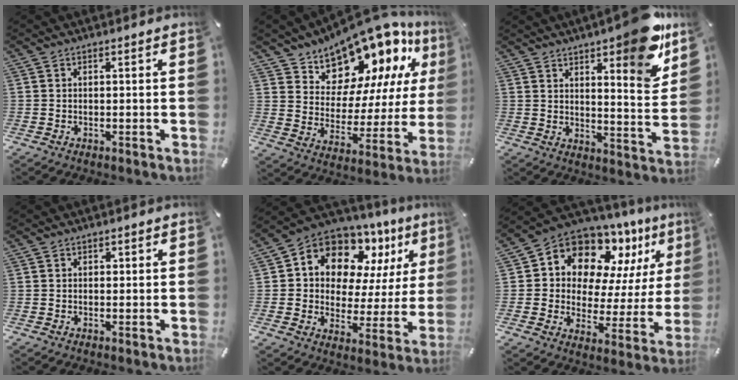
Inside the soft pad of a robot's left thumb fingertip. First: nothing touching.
{"total": 14.8, "force": [13.4, 5.9, 2.3], "torque": [-0.052, -0.143, 0.234]}
{"total": 11.7, "force": [9.0, 2.9, 6.9], "torque": [-0.077, -0.076, 0.151]}
{"total": 0.7, "force": [0.2, 0.7, 0.2], "torque": [-0.004, 0.004, 0.002]}
{"total": 11.5, "force": [8.4, 7.3, 3.1], "torque": [-0.070, -0.080, 0.155]}
{"total": 13.0, "force": [10.1, 7.3, 3.9], "torque": [-0.073, -0.097, 0.182]}